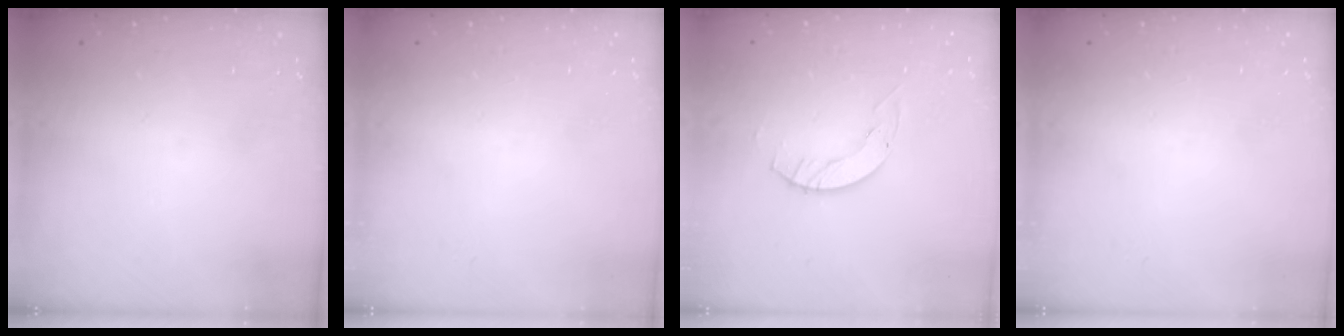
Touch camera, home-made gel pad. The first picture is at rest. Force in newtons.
{"total": 0.0}
{"total": 2.1, "press": 2.1, "slide": 0.3}
{"total": 0.0}